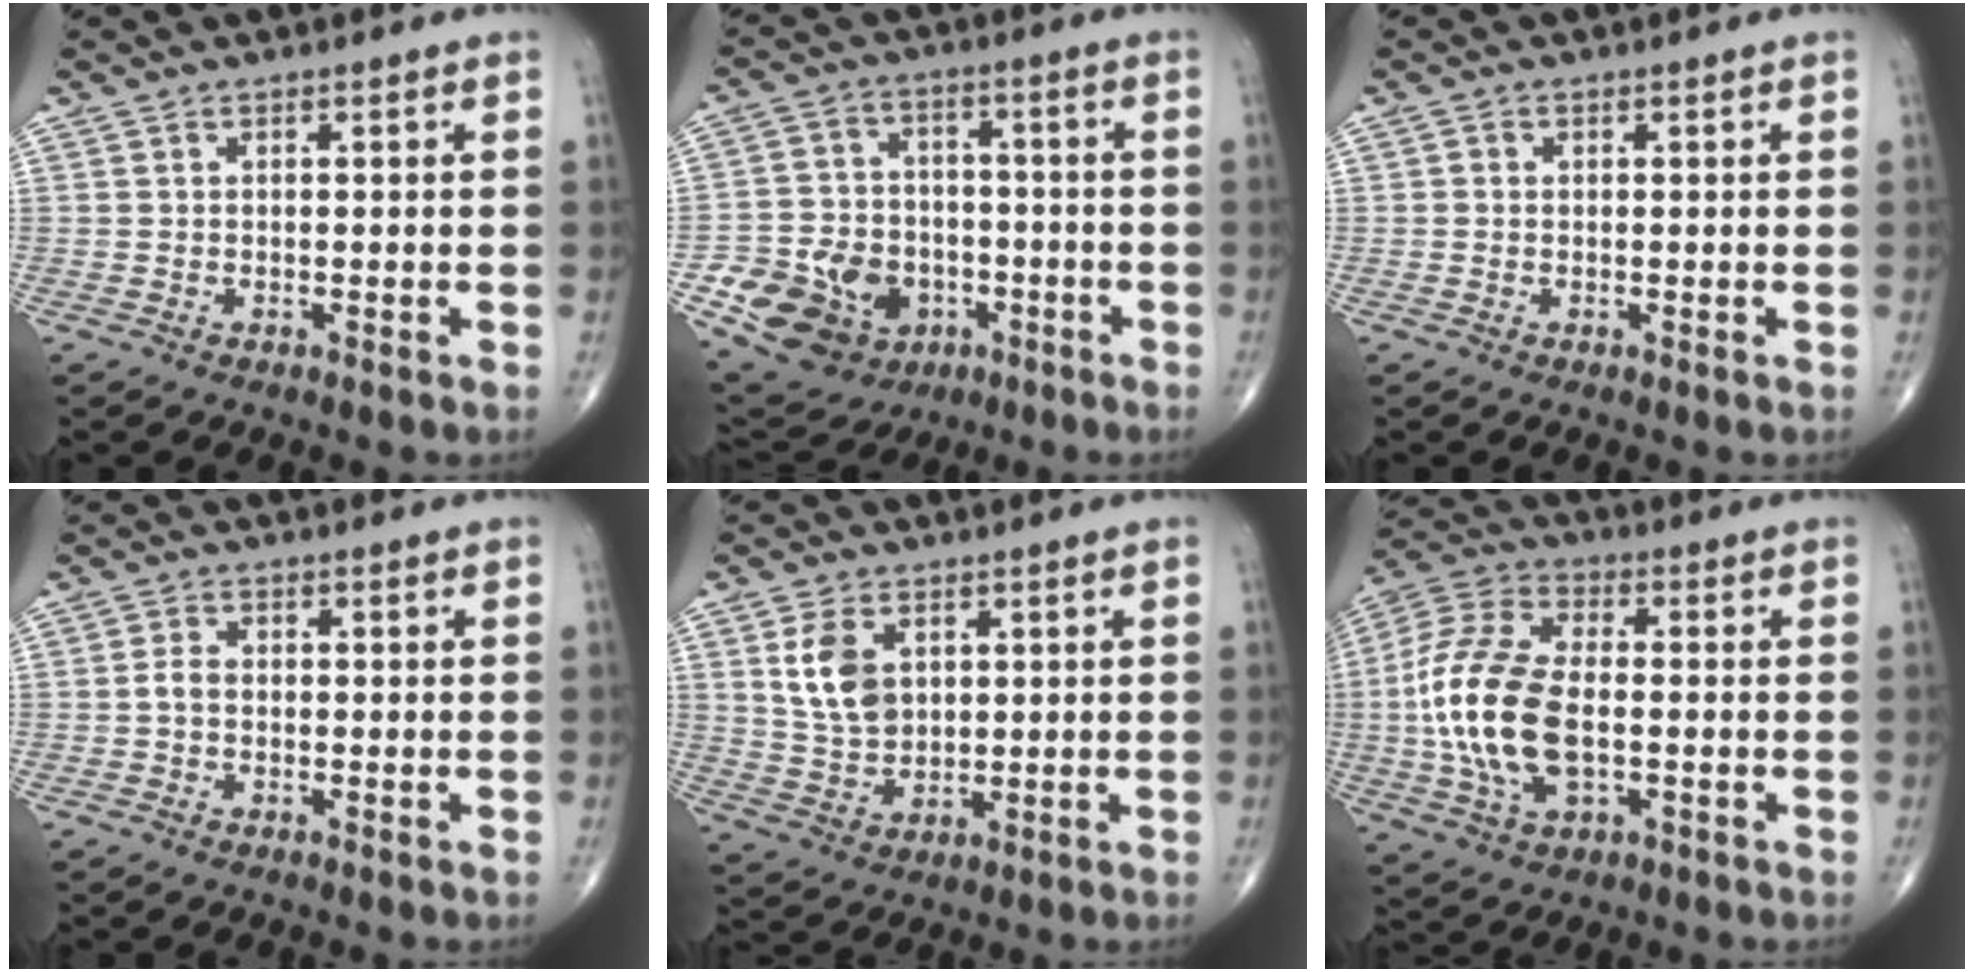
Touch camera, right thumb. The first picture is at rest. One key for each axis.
{"total": 15.9, "fx": -5.7, "fy": 13.0, "fz": 7.1, "tx": -0.110, "ty": 0.038, "tz": -0.084}
{"total": 0.6, "fx": 0.1, "fy": 0.6, "fz": 0.2, "tx": -0.001, "ty": 0.000, "tz": 0.000}
{"total": 2.0, "fx": -0.4, "fy": 1.3, "fz": 1.4, "tx": -0.026, "ty": 0.006, "tz": -0.012}
{"total": 7.9, "fx": 2.4, "fy": 5.3, "fz": 5.4, "tx": -0.089, "ty": -0.010, "tz": 0.055}
{"total": 18.5, "fx": -1.9, "fy": 9.8, "fz": 15.6, "tx": -0.335, "ty": 0.015, "tz": -0.036}